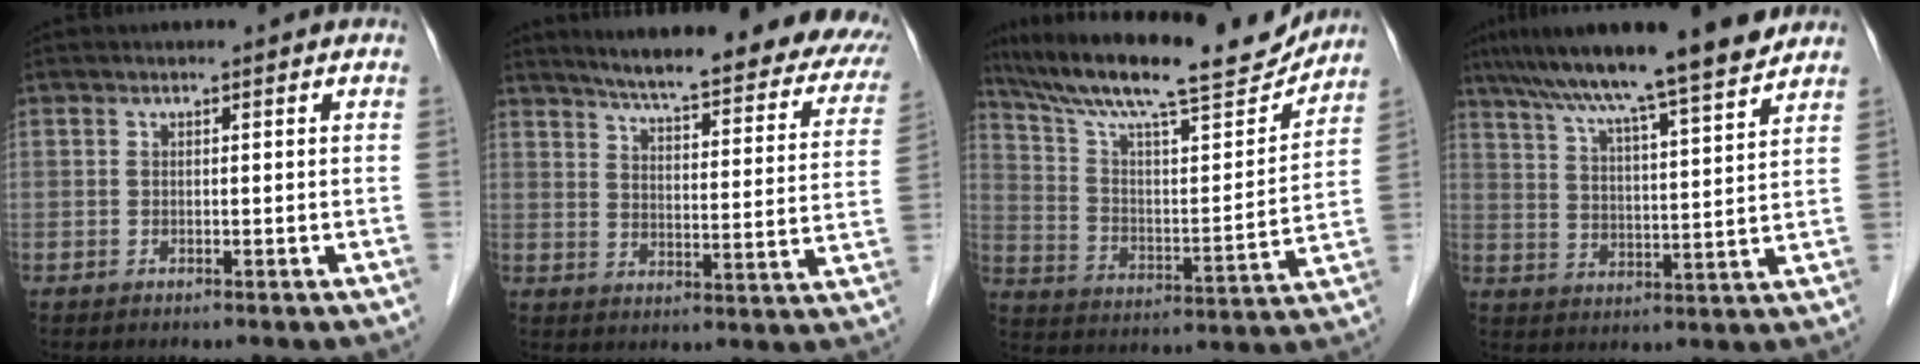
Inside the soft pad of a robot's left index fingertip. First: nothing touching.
{"total": 26.0, "force": [22.3, 4.7, 12.6], "torque": [-0.161, -0.038, 0.261]}
{"total": 21.9, "force": [18.9, 3.0, 10.6], "torque": [-0.187, 0.004, 0.295]}
{"total": 15.8, "force": [13.0, 0.1, 9.0], "torque": [-0.144, 0.020, 0.199]}